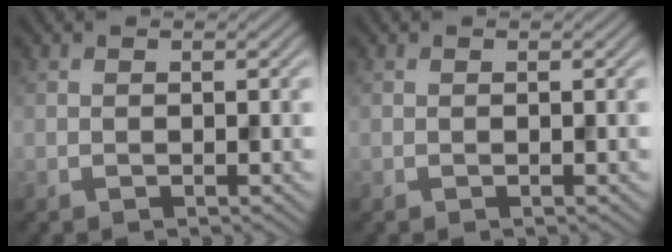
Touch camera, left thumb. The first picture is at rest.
{"total": 0.0}